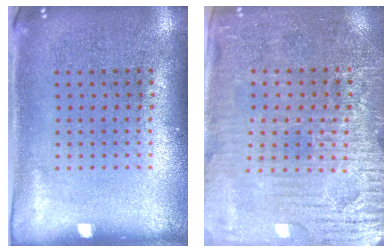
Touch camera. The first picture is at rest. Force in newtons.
{"total": 3.6, "press": 3.4, "slide": 1.2}